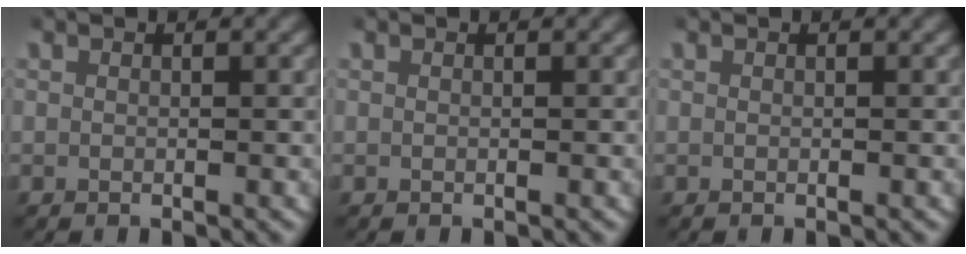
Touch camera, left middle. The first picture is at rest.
{"total": 0.0}
{"total": 0.0}